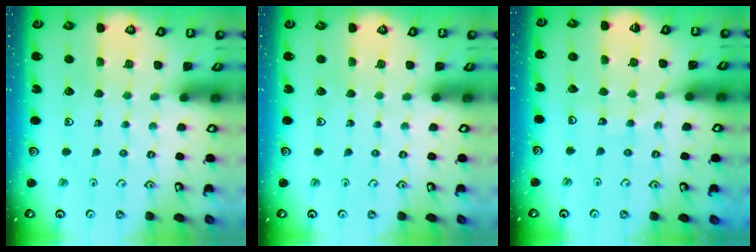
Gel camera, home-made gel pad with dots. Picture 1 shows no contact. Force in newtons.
{"total": 0.0}
{"total": 6.9, "press": 6.9, "slide": 0.9}